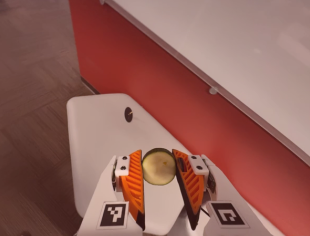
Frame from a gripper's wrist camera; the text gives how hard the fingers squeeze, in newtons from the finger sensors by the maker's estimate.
{"total": 10.4, "left": 10.9, "right": 9.8}